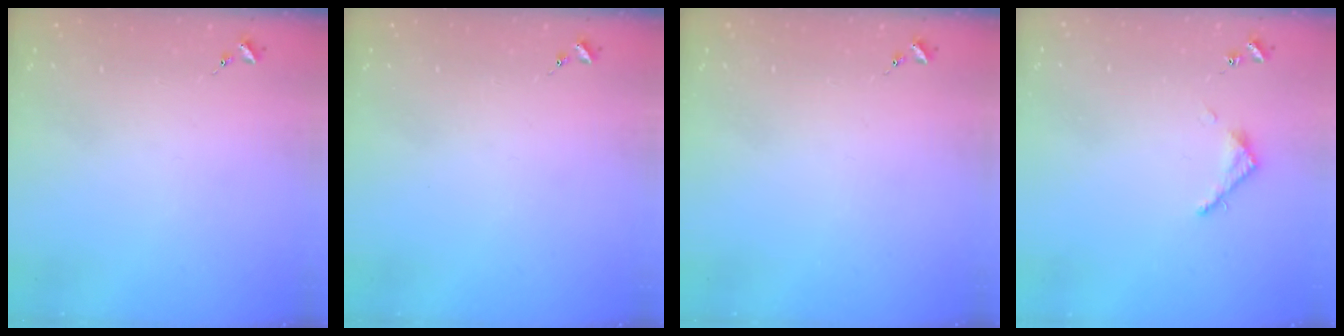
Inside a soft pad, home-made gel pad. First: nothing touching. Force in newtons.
{"total": 0.0}
{"total": 0.0}
{"total": 3.5, "press": 3.5, "slide": 0.3}